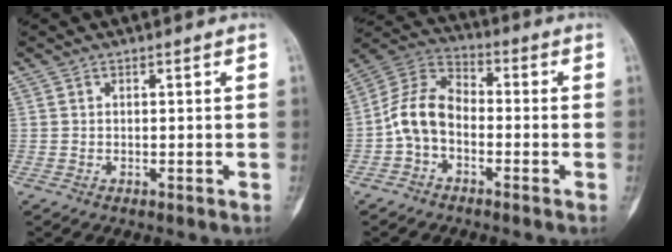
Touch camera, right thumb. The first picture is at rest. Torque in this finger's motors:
{"motor_torque": [0.07, 0.08, 0.88, -0.88, 0.03]}